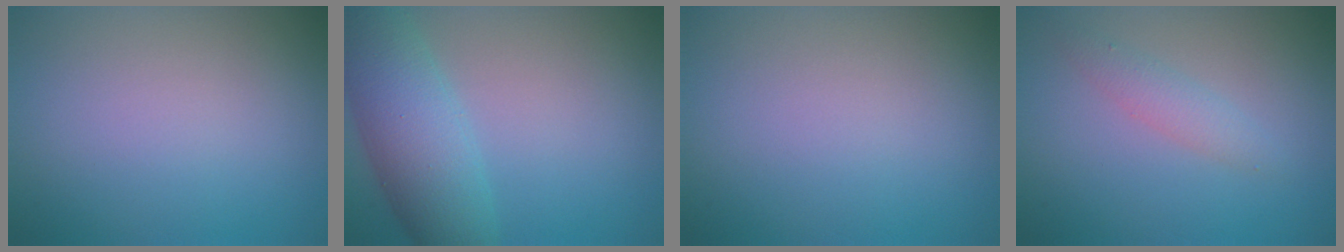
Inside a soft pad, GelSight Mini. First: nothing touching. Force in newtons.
{"total": 6.9, "press": 6.9, "slide": 0.3}
{"total": 0.0}
{"total": 1.8, "press": 1.8, "slide": 0.1}